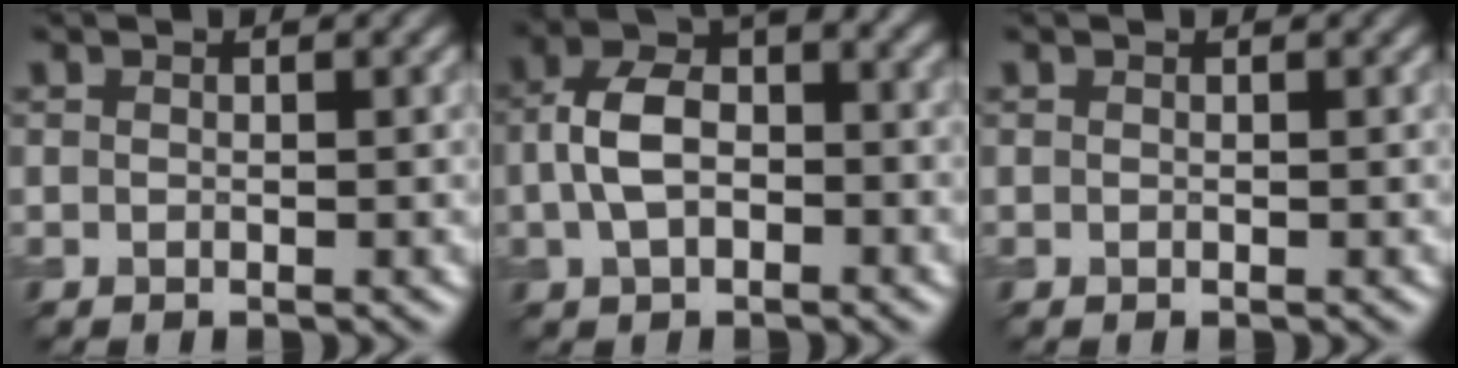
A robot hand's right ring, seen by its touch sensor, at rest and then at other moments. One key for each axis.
{"total": 6.0, "fx": -0.6, "fy": 3.8, "fz": 4.7, "tx": -0.097, "ty": 0.008, "tz": -0.015}
{"total": 0.0}